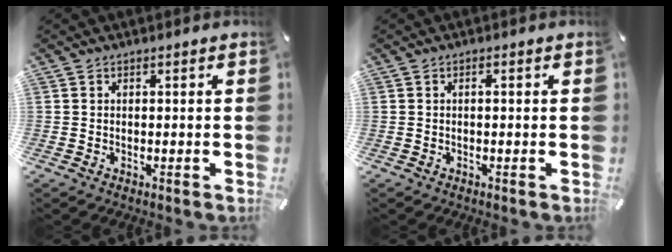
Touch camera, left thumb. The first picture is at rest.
{"total": 1.0, "force": [-0.1, 0.2, 1.0], "torque": [-0.018, -0.001, -0.001]}